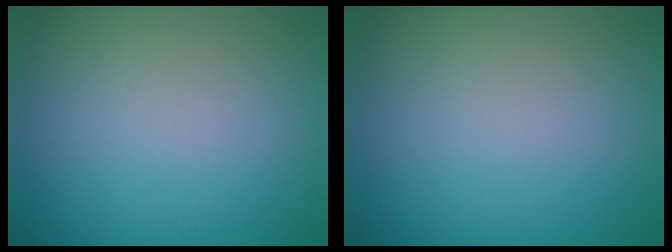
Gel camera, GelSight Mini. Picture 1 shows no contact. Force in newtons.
{"total": 0.0}